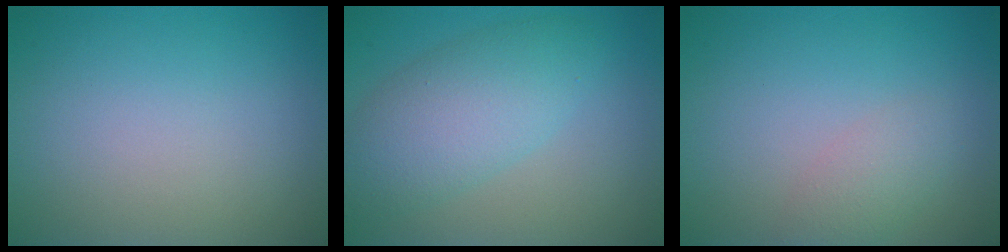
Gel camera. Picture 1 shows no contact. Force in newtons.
{"total": 5.5, "press": 5.5, "slide": 0.2}
{"total": 2.0, "press": 2.0, "slide": 0.1}